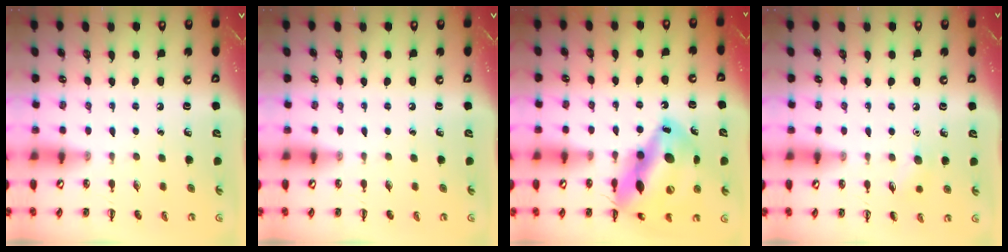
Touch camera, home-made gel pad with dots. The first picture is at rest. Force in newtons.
{"total": 0.0}
{"total": 19.9, "press": 19.7, "slide": 3.3}
{"total": 6.2, "press": 5.9, "slide": 1.7}